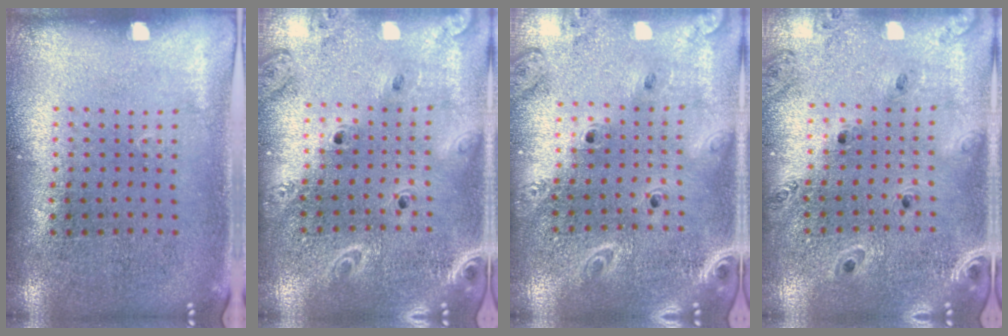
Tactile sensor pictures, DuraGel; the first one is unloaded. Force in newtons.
{"total": 2.0, "press": 1.9, "slide": 0.8}
{"total": 2.3, "press": 2.1, "slide": 0.9}
{"total": 0.6, "press": 0.6, "slide": 0.1}